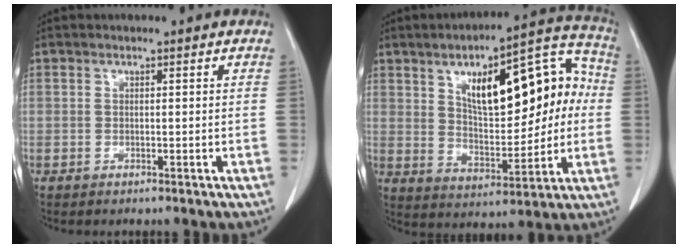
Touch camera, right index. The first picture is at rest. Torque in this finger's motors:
{"motor_torque": [1.75, 0.39, 0.73, 0.14]}